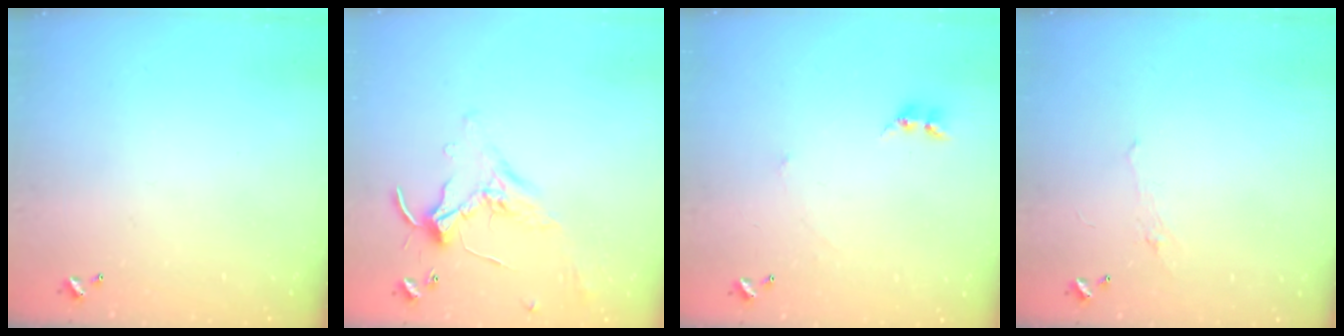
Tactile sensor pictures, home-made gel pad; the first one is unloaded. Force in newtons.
{"total": 0.8, "press": 0.7, "slide": 0.4}
{"total": 2.6, "press": 2.6, "slide": 0.3}
{"total": 0.9, "press": 0.5, "slide": 0.7}